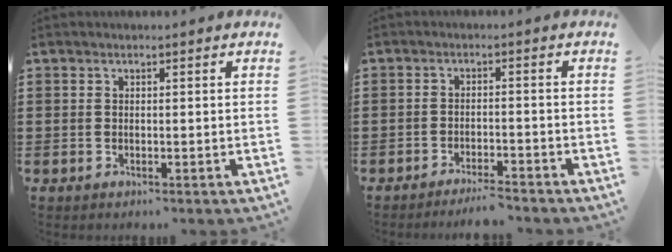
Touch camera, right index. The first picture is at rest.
{"total": 2.9, "force": [-2.9, -0.2, 0.6], "torque": [-0.014, -0.003, -0.058]}